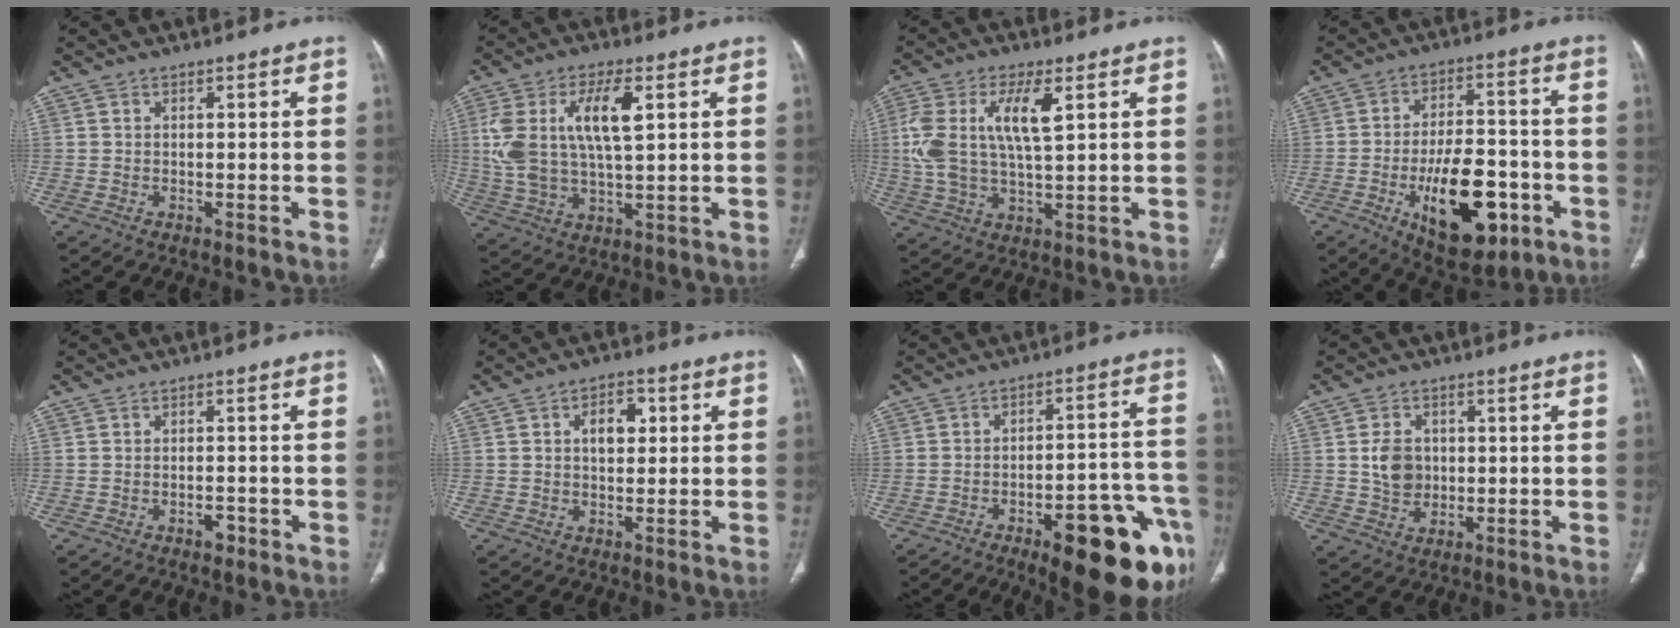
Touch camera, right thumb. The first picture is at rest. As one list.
[{"total": 13.9, "force": [3.5, 5.7, 12.2], "torque": [-0.254, 0.004, 0.072]}, {"total": 12.5, "force": [3.3, 4.8, 11.1], "torque": [-0.243, 0.002, 0.066]}, {"total": 18.2, "force": [-6.6, 9.1, 14.4], "torque": [-0.192, 0.029, -0.090]}, {"total": 2.0, "force": [-1.2, 1.1, 1.1], "torque": [-0.010, 0.007, -0.017]}, {"total": 5.5, "force": [1.1, 3.6, 4.1], "torque": [-0.044, 0.008, 0.013]}, {"total": 22.6, "force": [-11.3, 7.6, 18.0], "torque": [-0.165, 0.062, -0.145]}, {"total": 6.0, "force": [0.4, 4.9, 3.5], "torque": [-0.044, -0.003, 0.012]}]